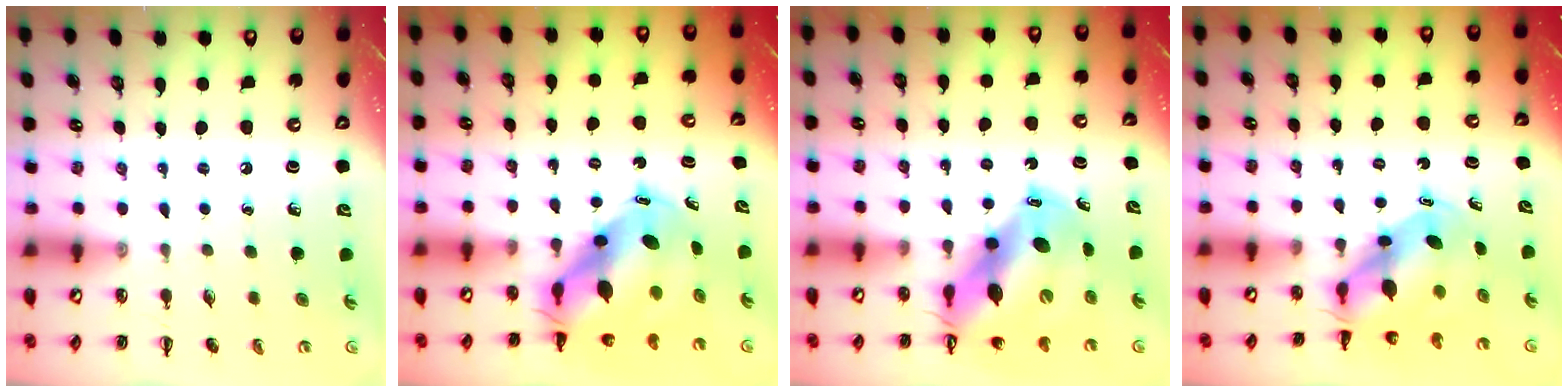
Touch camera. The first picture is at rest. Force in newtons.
{"total": 10.0, "press": 9.7, "slide": 2.6}
{"total": 14.9, "press": 14.2, "slide": 4.6}
{"total": 5.8, "press": 5.6, "slide": 1.3}